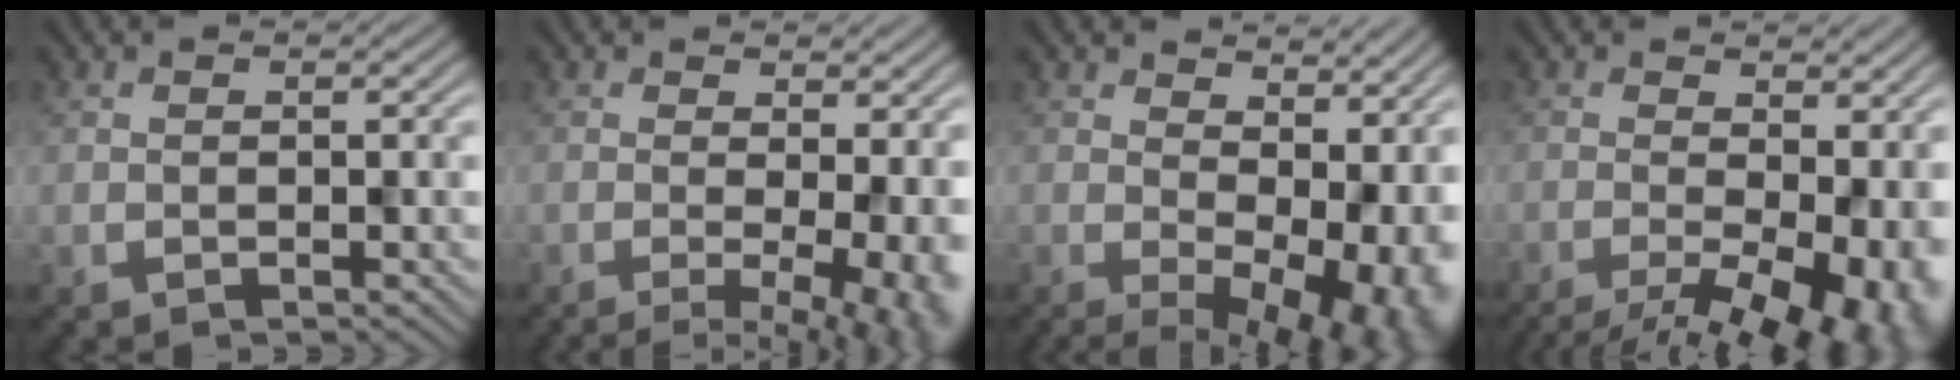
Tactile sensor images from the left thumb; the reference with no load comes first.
{"total": 7.9, "force": [-0.8, 2.4, 7.5], "torque": [-0.065, -0.001, 0.004]}
{"total": 12.8, "force": [1.0, 7.1, 10.6], "torque": [-0.123, -0.020, 0.061]}
{"total": 10.2, "force": [-3.2, 3.7, 8.9], "torque": [-0.116, -0.016, -0.030]}